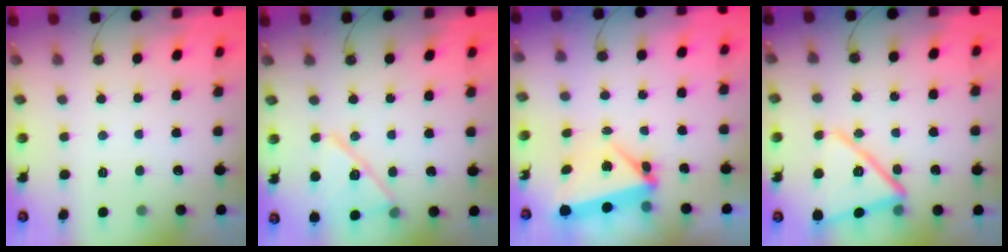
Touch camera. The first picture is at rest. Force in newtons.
{"total": 16.1, "press": 13.2, "slide": 9.3}
{"total": 7.1, "press": 7.0, "slide": 0.7}
{"total": 16.9, "press": 16.9, "slide": 1.5}